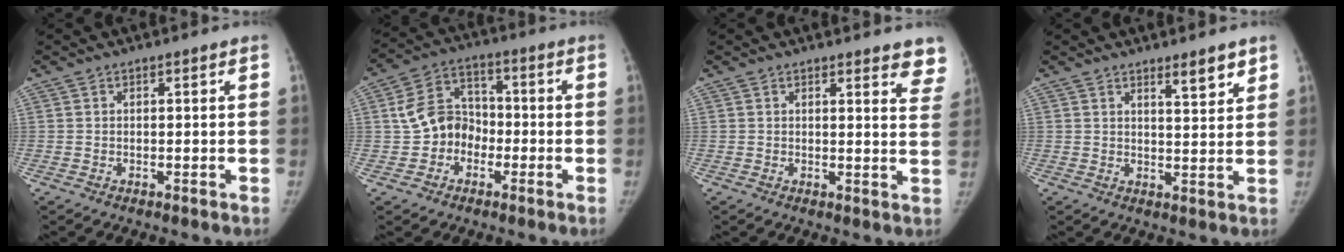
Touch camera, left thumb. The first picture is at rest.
{"total": 9.3, "force": [-1.9, 7.8, 4.6], "torque": [-0.051, 0.035, -0.045]}
{"total": 8.0, "force": [6.9, 2.1, 3.4], "torque": [-0.002, -0.036, 0.055]}
{"total": 4.9, "force": [3.5, 1.1, 3.2], "torque": [-0.037, -0.028, 0.051]}